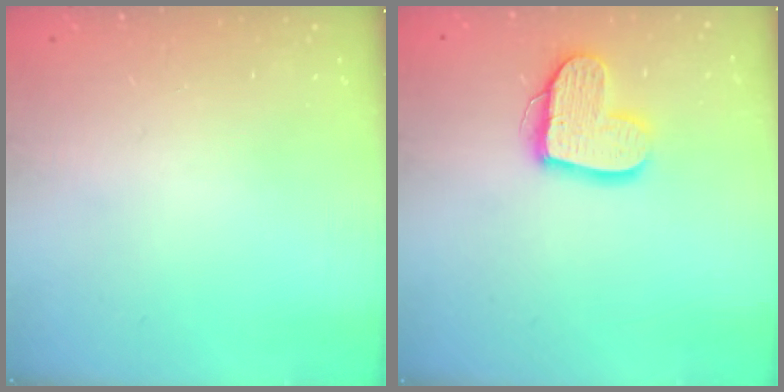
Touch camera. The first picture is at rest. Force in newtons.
{"total": 14.0, "press": 13.9, "slide": 1.2}